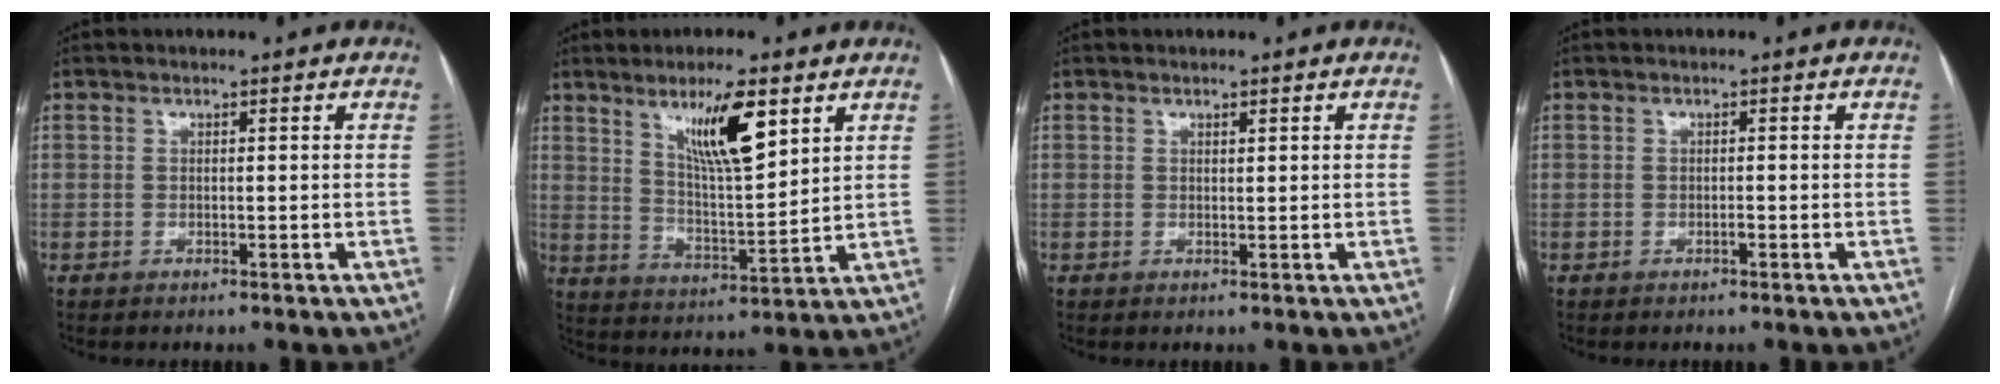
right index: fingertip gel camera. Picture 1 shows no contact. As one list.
[{"total": 10.8, "force": [5.9, 1.6, 8.9], "torque": [-0.157, -0.006, 0.107]}, {"total": 0.5, "force": [0.4, 0.1, 0.3], "torque": [-0.007, -0.002, 0.005]}, {"total": 0.0}]